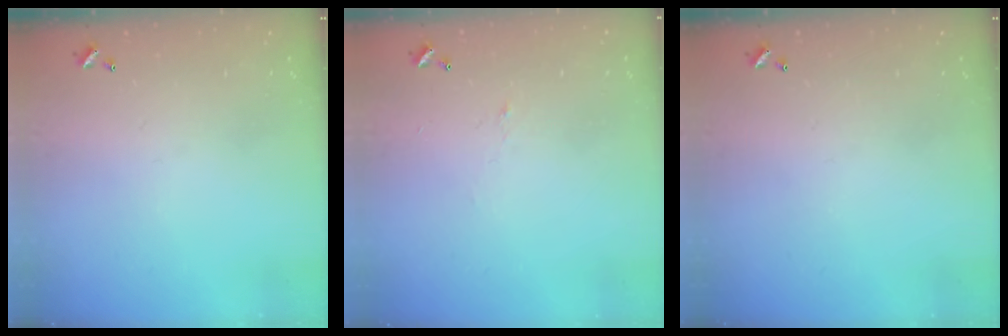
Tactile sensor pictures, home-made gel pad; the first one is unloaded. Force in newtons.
{"total": 0.9, "press": 0.6, "slide": 0.6}
{"total": 0.0}